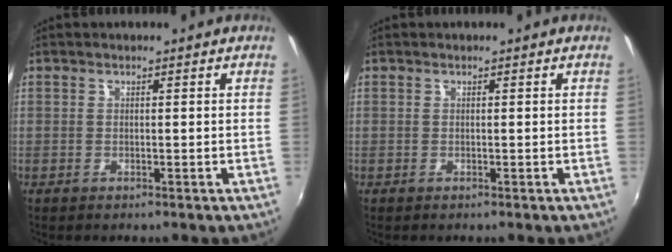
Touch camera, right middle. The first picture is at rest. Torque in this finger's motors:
{"motor_torque": [0.00, 0.00, 0.00, 0.00]}